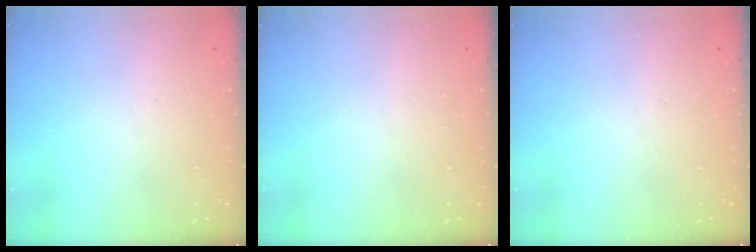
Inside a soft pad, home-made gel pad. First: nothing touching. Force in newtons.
{"total": 0.0}
{"total": 0.0}